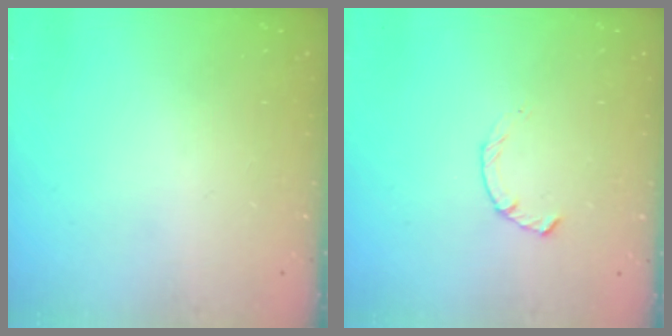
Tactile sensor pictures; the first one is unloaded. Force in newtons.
{"total": 2.3, "press": 2.2, "slide": 0.4}